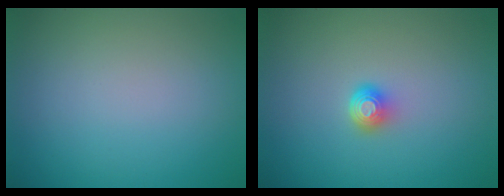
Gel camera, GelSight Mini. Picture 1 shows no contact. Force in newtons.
{"total": 1.6, "press": 1.2, "slide": 1.1}